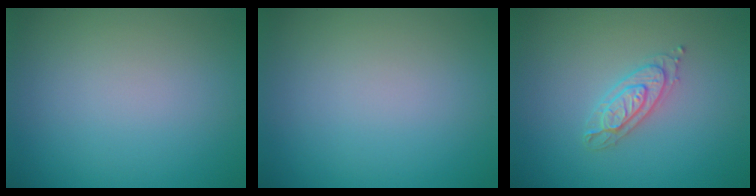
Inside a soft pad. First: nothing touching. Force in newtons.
{"total": 0.0}
{"total": 2.2, "press": 2.1, "slide": 0.4}